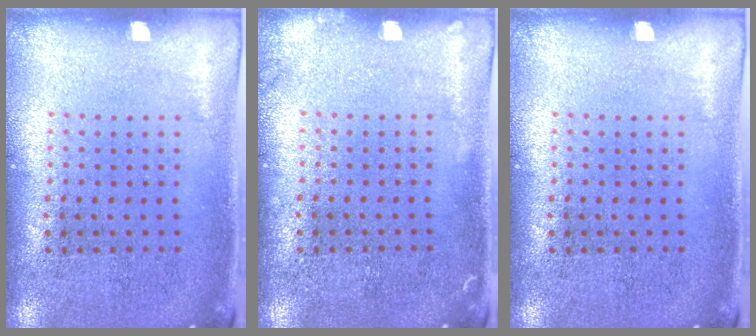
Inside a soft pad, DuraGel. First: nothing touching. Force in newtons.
{"total": 0.7, "press": 0.7, "slide": 0.2}
{"total": 0.0}